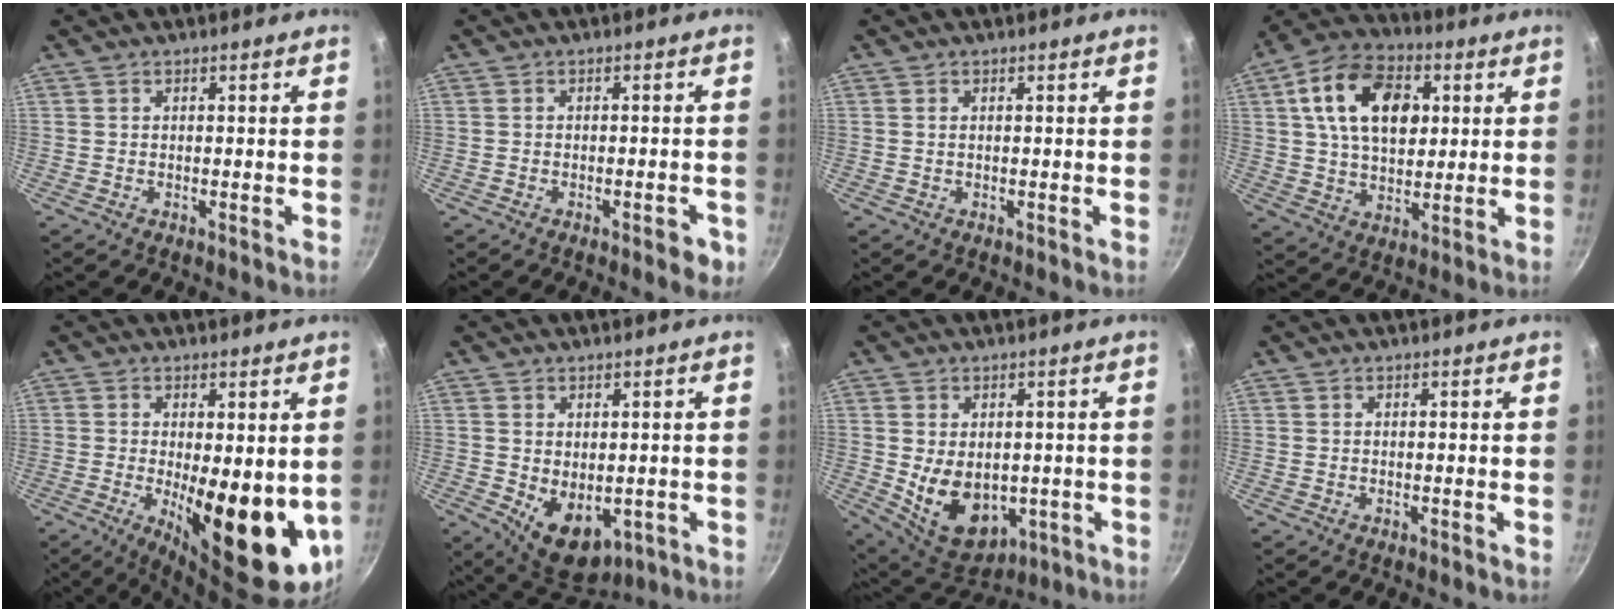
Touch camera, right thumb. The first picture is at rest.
{"total": 3.9, "force": [-1.8, 1.6, 3.1], "torque": [-0.028, 0.010, -0.020]}
{"total": 0.6, "force": [0.1, 0.3, 0.4], "torque": [-0.008, 0.001, 0.002]}
{"total": 17.4, "force": [4.5, 11.4, 12.3], "torque": [-0.179, 0.006, 0.067]}
{"total": 15.9, "force": [-1.6, 5.8, 14.7], "torque": [-0.184, -0.024, -0.010]}
{"total": 9.1, "force": [-1.3, 6.2, 6.6], "torque": [-0.077, -0.014, 0.003]}
{"total": 12.2, "force": [-0.9, 8.5, 8.7], "torque": [-0.116, -0.015, 0.017]}
{"total": 0.0}